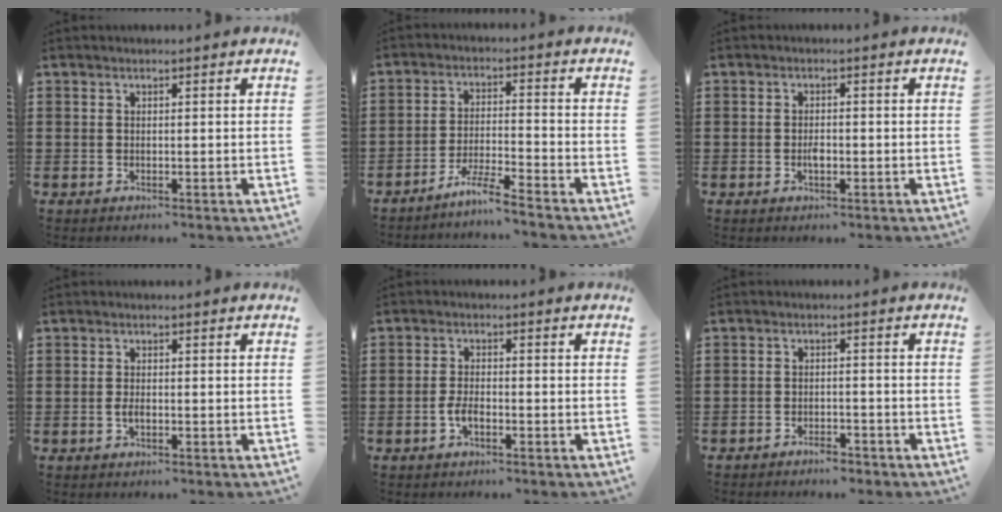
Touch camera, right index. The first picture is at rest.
{"total": 5.2, "force": [-4.7, -0.7, 2.1], "torque": [-0.051, -0.013, -0.094]}
{"total": 1.8, "force": [-0.5, 0.7, 1.6], "torque": [-0.032, -0.003, -0.008]}
{"total": 1.4, "force": [-0.5, 0.5, 1.2], "torque": [-0.025, -0.005, -0.007]}
{"total": 2.6, "force": [-1.2, 1.0, 2.1], "torque": [-0.054, -0.005, -0.024]}
{"total": 2.4, "force": [-2.3, 0.5, 0.3], "torque": [-0.012, 0.001, -0.048]}